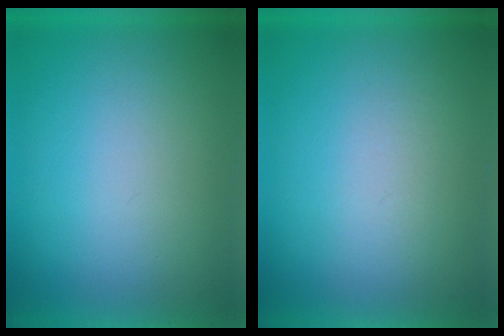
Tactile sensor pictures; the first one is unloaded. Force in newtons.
{"total": 1.4}